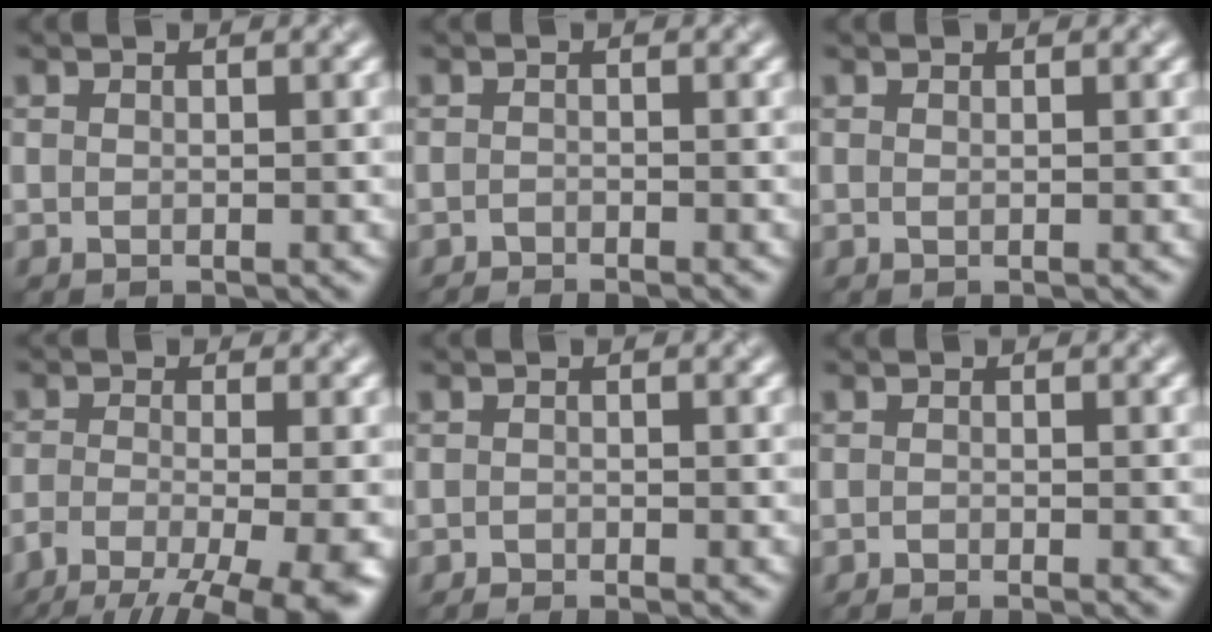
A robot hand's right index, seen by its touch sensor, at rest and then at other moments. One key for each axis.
{"total": 1.4, "fx": -1.4, "fy": -0.1, "fz": 0.1, "tx": -0.004, "ty": -0.002, "tz": -0.029}
{"total": 0.0}
{"total": 12.8, "fx": -9.0, "fy": 4.6, "fz": 7.9, "tx": -0.136, "ty": -0.035, "tz": -0.110}
{"total": 1.0, "fx": -1.0, "fy": -0.1, "fz": 0.2, "tx": -0.003, "ty": 0.001, "tz": -0.020}
{"total": 0.9, "fx": -0.7, "fy": 0.1, "fz": 0.5, "tx": -0.007, "ty": 0.001, "tz": -0.014}